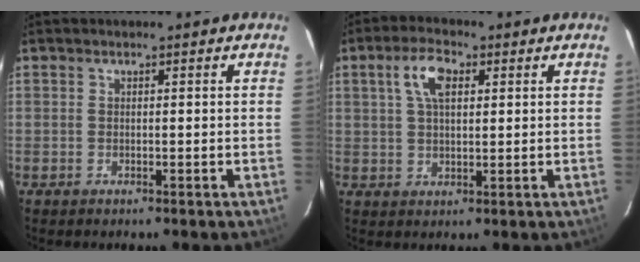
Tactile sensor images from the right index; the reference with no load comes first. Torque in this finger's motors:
{"motor_torque": [0.58, -0.02, 0.16, 0.10]}